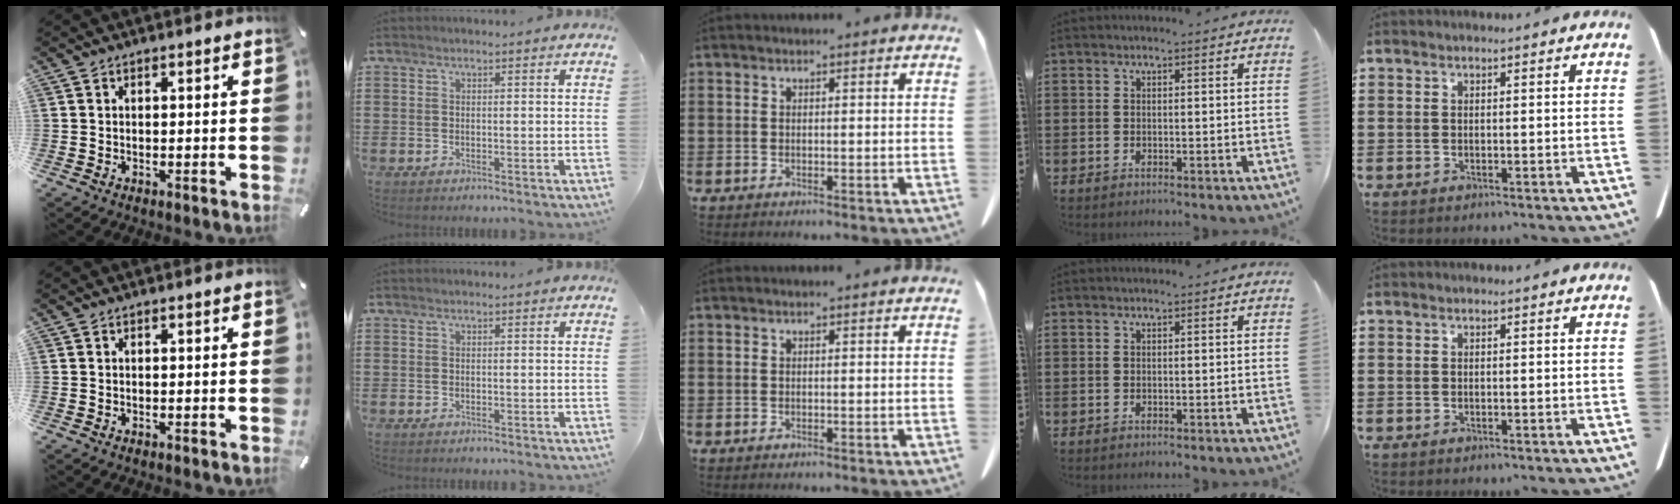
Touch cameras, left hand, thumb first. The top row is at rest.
{}